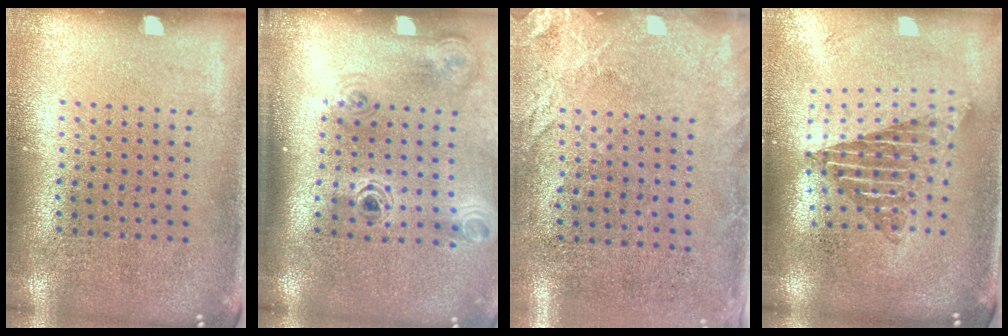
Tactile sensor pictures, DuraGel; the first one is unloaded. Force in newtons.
{"total": 1.3, "press": 1.2, "slide": 0.5}
{"total": 2.5, "press": 1.9, "slide": 1.6}
{"total": 1.9, "press": 1.5, "slide": 1.2}